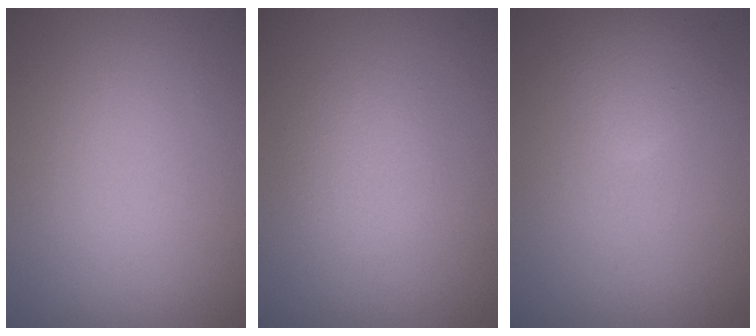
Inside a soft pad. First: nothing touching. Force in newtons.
{"total": 1.6, "press": 1.6, "slide": 0.1}
{"total": 2.2, "press": 2.2, "slide": 0.1}